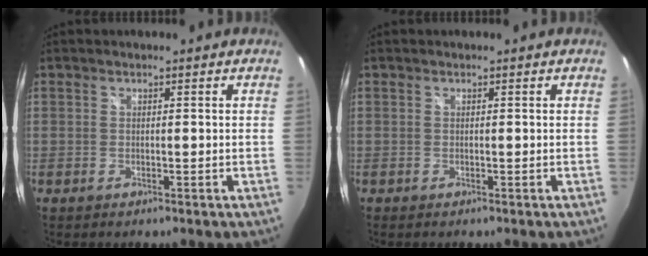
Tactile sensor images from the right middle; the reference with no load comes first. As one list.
[{"total": 0.0}]